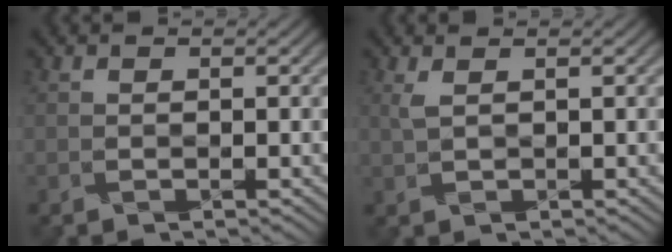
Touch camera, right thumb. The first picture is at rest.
{"total": 0.9, "force": [0.7, 0.1, 0.6], "torque": [-0.016, -0.001, 0.016]}